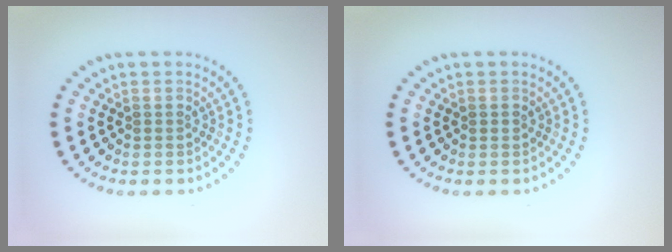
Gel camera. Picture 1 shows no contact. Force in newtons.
{"total": 0.6, "press": 0.6, "slide": 0.1}